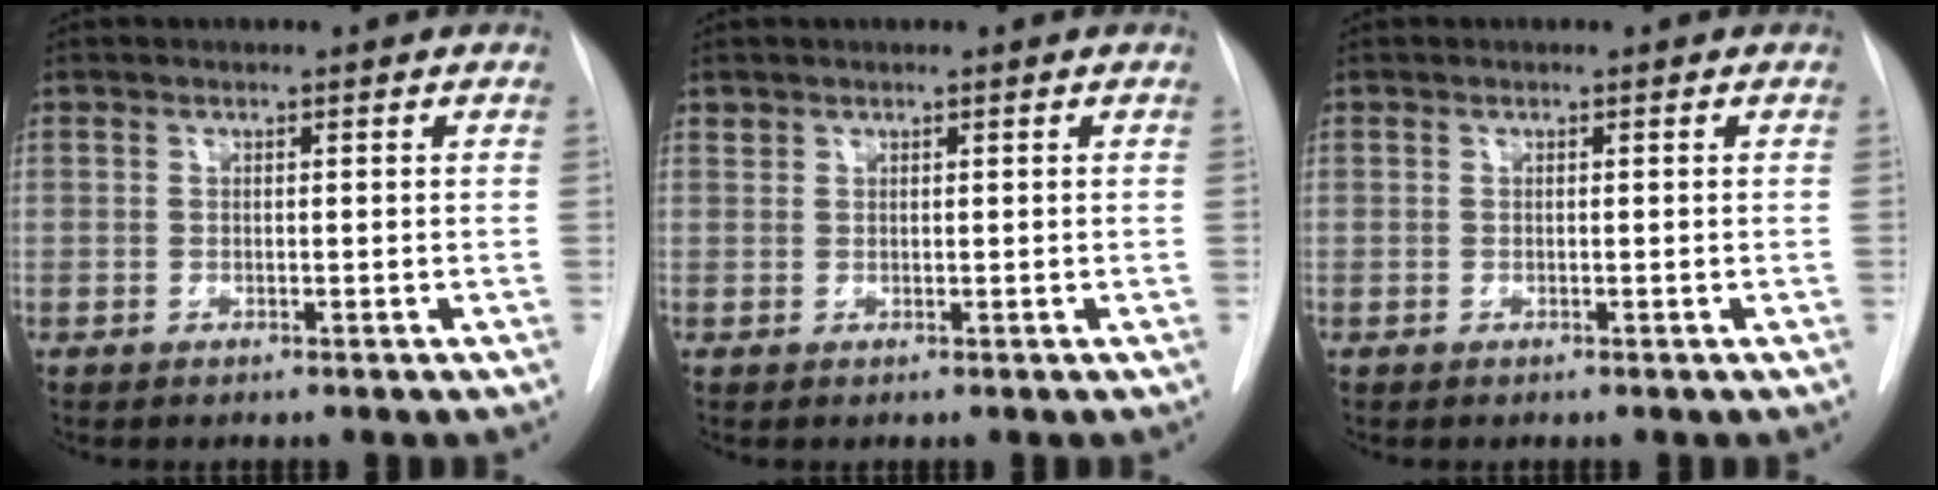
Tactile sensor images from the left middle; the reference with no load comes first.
{"total": 0.6, "force": [0.6, 0.3, -0.1], "torque": [0.001, 0.003, 0.009]}
{"total": 0.0}